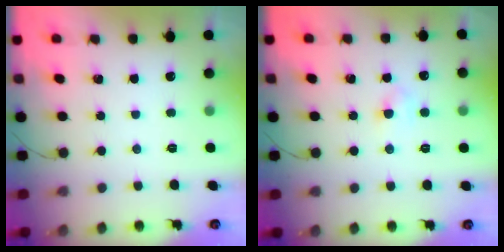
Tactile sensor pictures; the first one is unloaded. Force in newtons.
{"total": 3.8, "press": 3.6, "slide": 1.1}